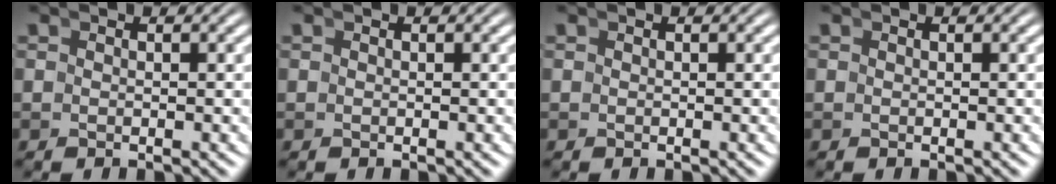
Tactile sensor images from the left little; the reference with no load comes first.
{"total": 0.0}
{"total": 0.0}
{"total": 0.0}